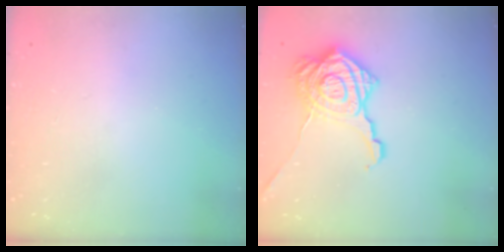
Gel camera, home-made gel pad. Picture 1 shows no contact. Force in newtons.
{"total": 22.9, "press": 22.9, "slide": 1.3}